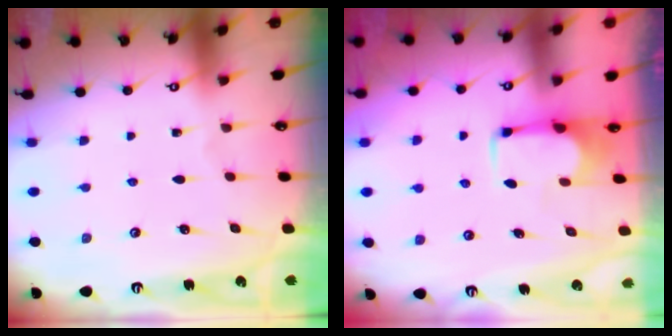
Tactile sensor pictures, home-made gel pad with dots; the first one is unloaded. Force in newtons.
{"total": 1.9, "press": 1.7, "slide": 0.8}